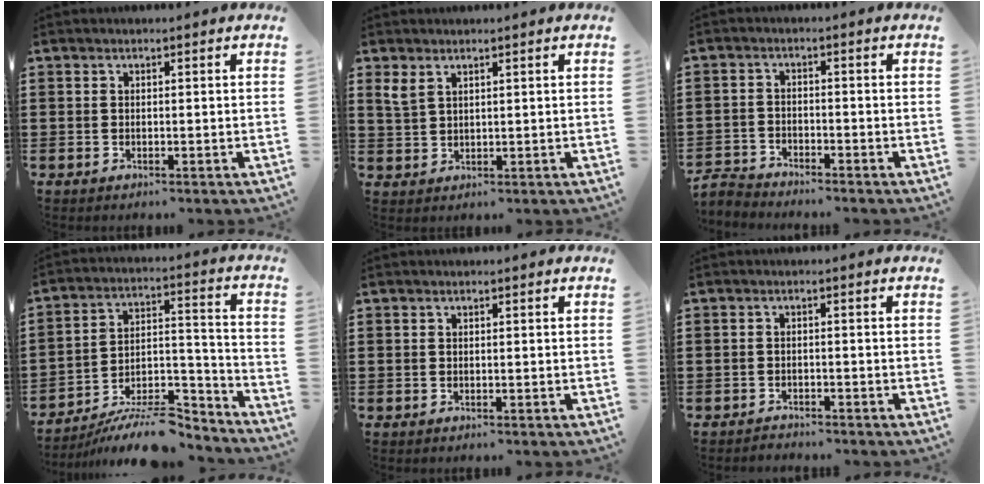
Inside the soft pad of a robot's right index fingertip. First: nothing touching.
{"total": 2.6, "force": [1.8, 1.2, 1.4], "torque": [-0.031, 0.003, 0.035]}
{"total": 2.7, "force": [-2.7, 0.2, -0.1], "torque": [-0.013, -0.004, -0.061]}
{"total": 10.7, "force": [-9.4, 2.3, 4.5], "torque": [-0.054, 0.035, -0.174]}
{"total": 0.0}
{"total": 1.4, "force": [-1.4, 0.1, 0.0], "torque": [-0.005, 0.001, -0.030]}